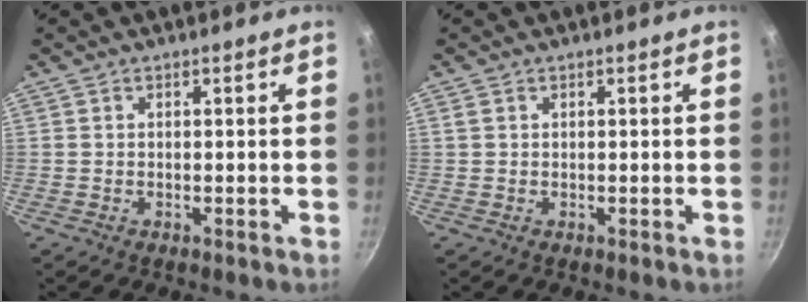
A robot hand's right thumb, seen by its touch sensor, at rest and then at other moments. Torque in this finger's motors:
{"motor_torque": [-0.32, 0.06, 0.25, -0.44, 0.00]}